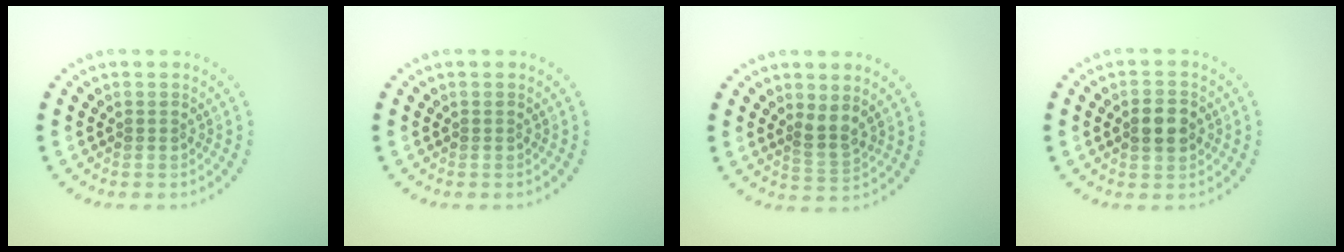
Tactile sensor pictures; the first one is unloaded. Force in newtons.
{"total": 0.0}
{"total": 2.1, "press": 1.7, "slide": 1.3}
{"total": 3.0, "press": 3.0, "slide": 0.1}